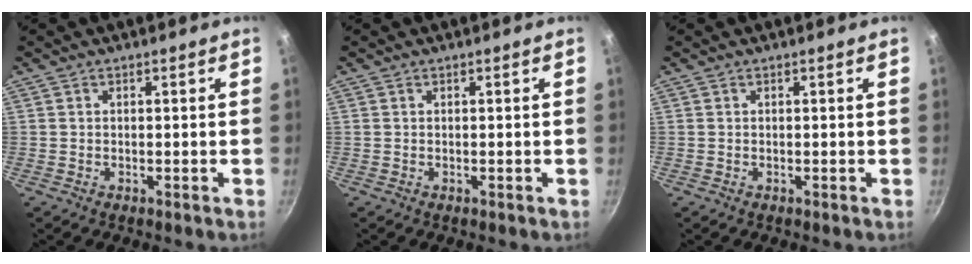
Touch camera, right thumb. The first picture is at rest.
{"total": 0.0}
{"total": 0.0}